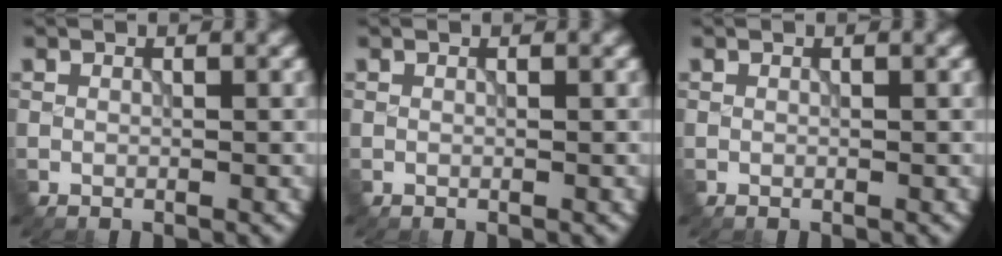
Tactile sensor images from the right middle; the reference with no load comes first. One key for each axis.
{"total": 0.0}
{"total": 0.0}